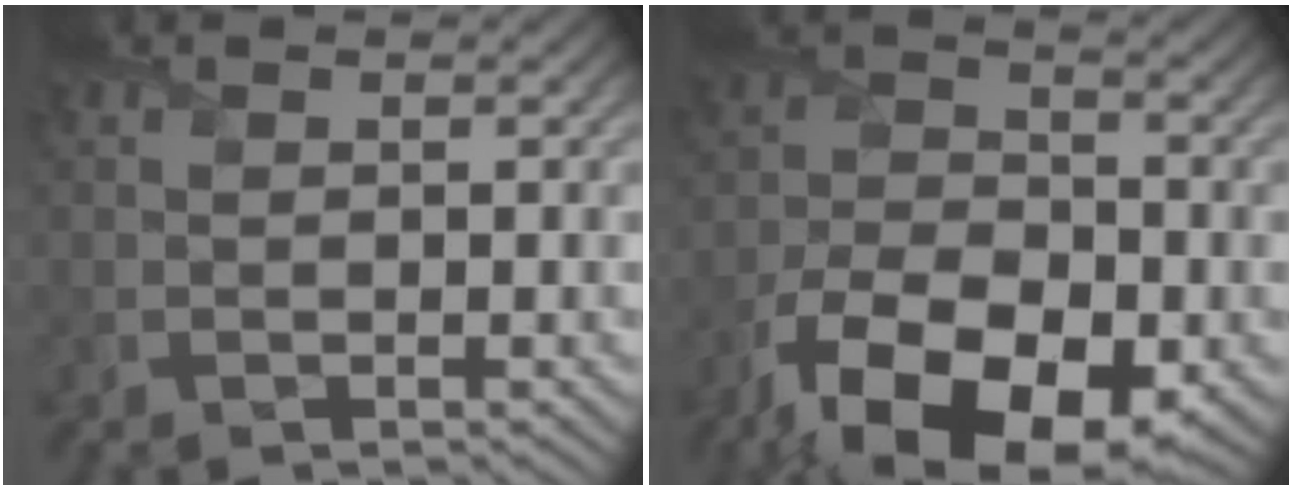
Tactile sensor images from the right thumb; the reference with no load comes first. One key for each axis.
{"total": 15.6, "fx": -9.0, "fy": 7.5, "fz": 10.3, "tx": -0.204, "ty": -0.032, "tz": -0.165}